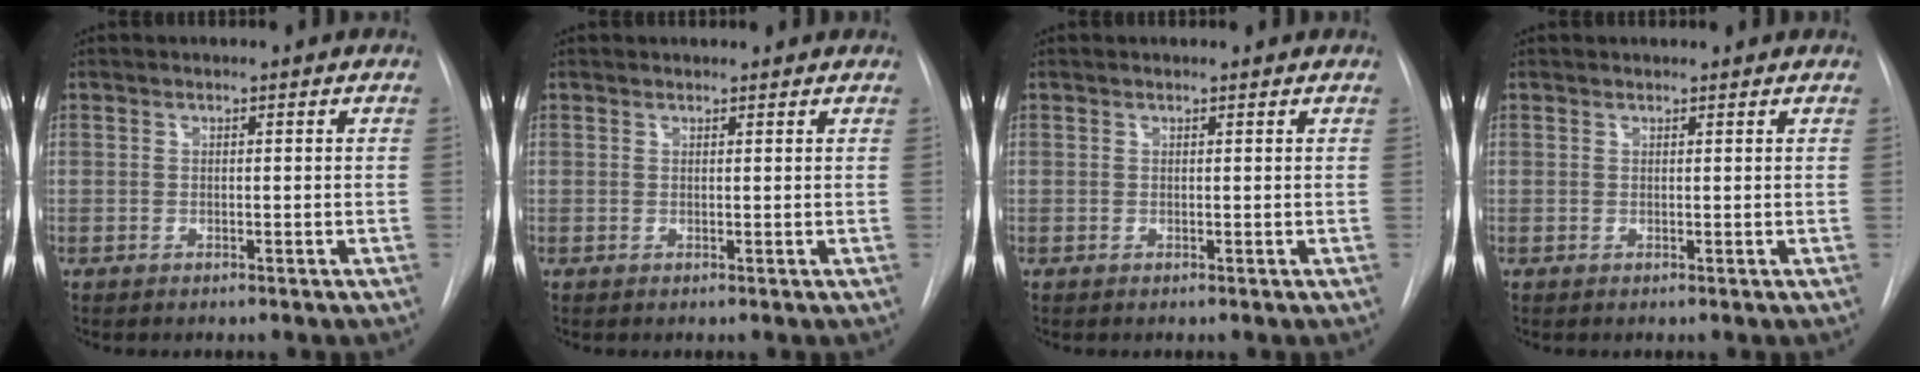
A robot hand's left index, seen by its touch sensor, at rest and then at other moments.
{"total": 2.3, "force": [2.1, 0.7, 0.3], "torque": [-0.006, 0.018, 0.024]}
{"total": 1.0, "force": [1.0, 0.2, 0.1], "torque": [-0.010, 0.009, 0.012]}
{"total": 1.8, "force": [1.7, 0.5, 0.2], "torque": [-0.009, 0.016, 0.021]}